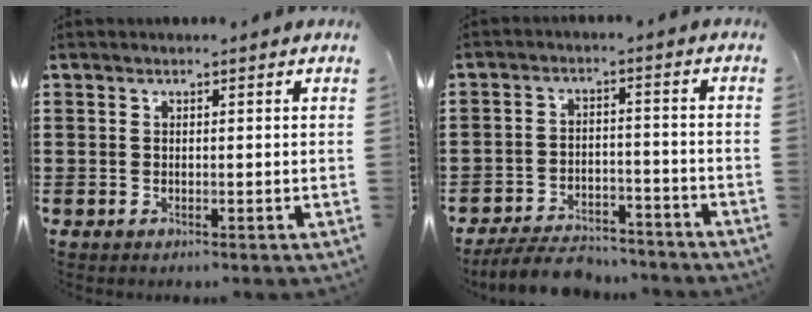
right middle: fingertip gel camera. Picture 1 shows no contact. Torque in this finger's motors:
{"motor_torque": [1.26, -0.07, 0.10, 0.09]}